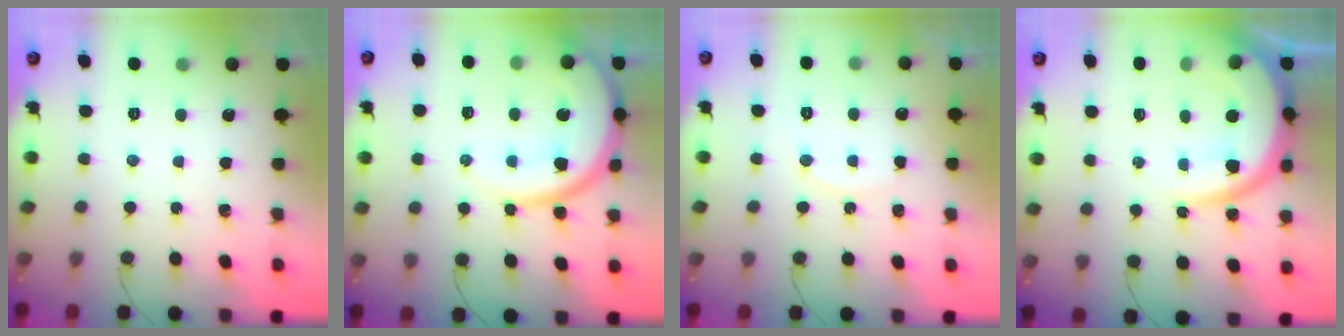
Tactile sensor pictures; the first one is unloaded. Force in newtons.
{"total": 13.9, "press": 13.8, "slide": 1.4}
{"total": 7.0, "press": 7.0, "slide": 0.4}
{"total": 15.4, "press": 15.3, "slide": 0.8}